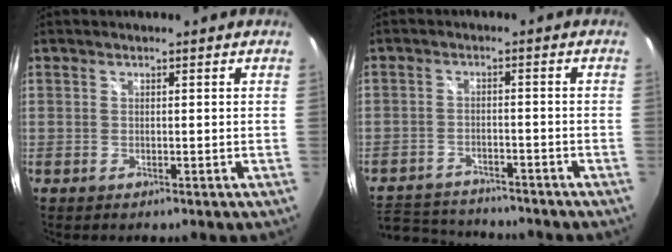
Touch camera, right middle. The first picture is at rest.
{"total": 12.7, "force": [-11.4, 3.9, 4.0], "torque": [-0.108, 0.000, -0.177]}